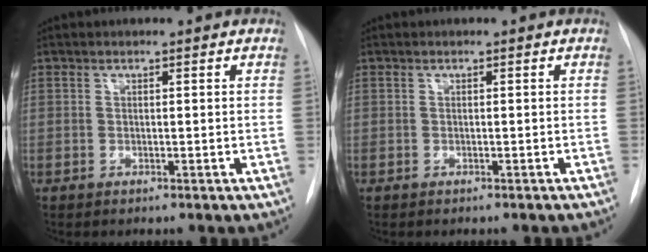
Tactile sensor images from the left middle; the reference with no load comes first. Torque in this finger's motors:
{"motor_torque": [1.04, -1.09, -0.06, -0.01]}